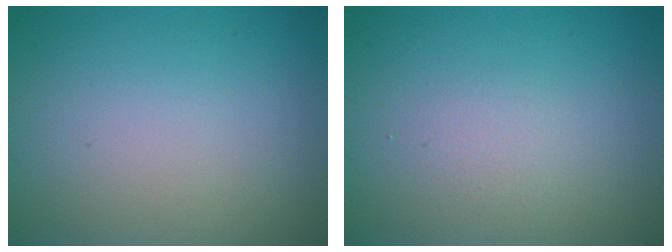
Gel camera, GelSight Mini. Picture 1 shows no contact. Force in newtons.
{"total": 1.2, "press": 1.2, "slide": 0.1}